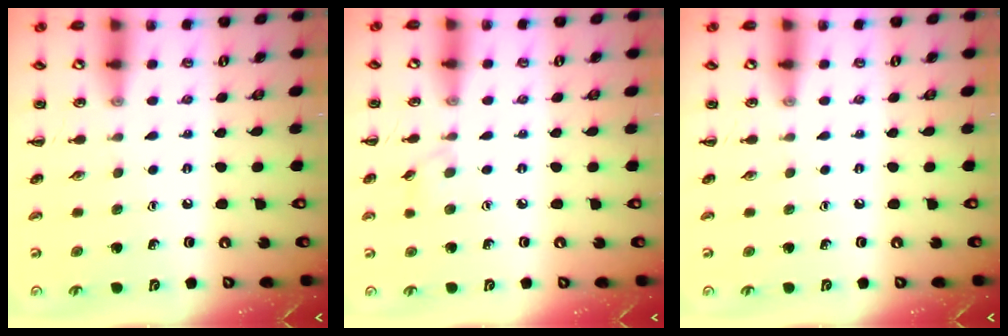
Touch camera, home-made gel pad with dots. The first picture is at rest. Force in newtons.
{"total": 3.7, "press": 3.4, "slide": 1.4}
{"total": 0.0}